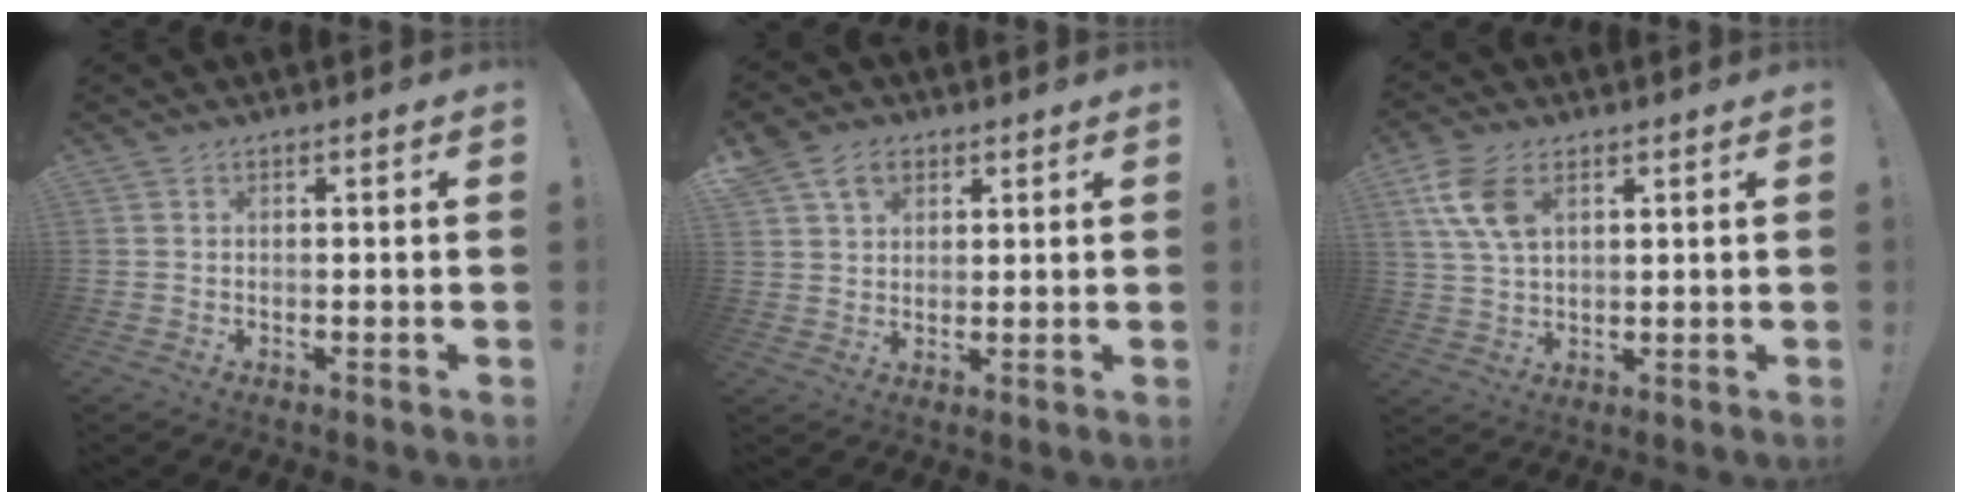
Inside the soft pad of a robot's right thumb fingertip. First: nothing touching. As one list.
[{"total": 7.4, "force": [3.7, 5.4, 3.3], "torque": [-0.047, -0.011, 0.073]}, {"total": 10.3, "force": [4.4, 6.0, 7.2], "torque": [-0.149, -0.009, 0.082]}]